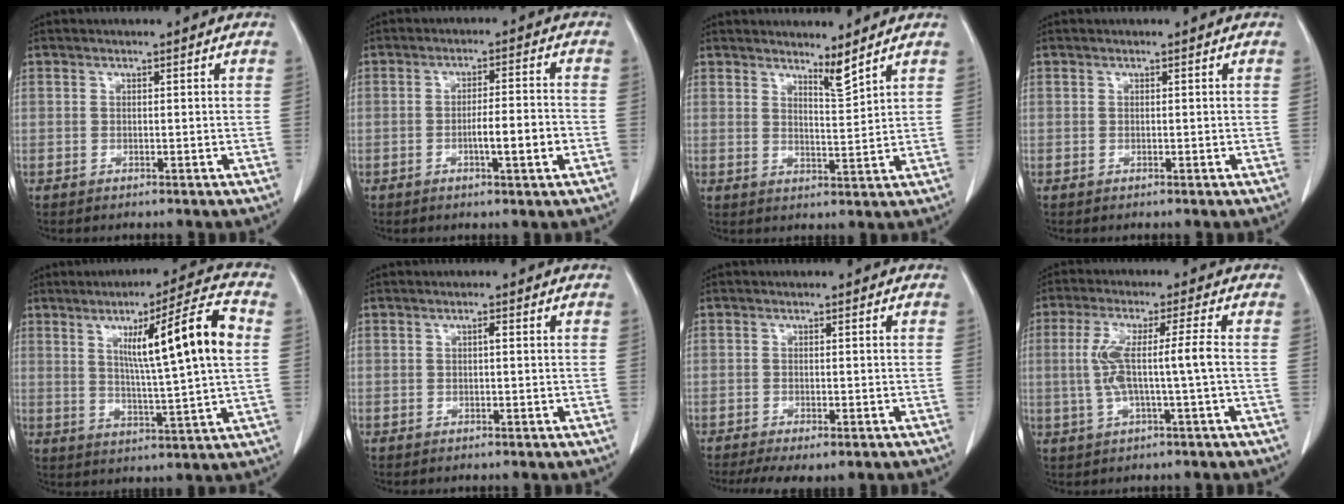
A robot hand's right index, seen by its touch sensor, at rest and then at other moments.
{"total": 5.7, "force": [-1.9, 0.3, 5.4], "torque": [-0.086, 0.002, -0.028]}
{"total": 3.1, "force": [2.8, -0.4, 1.2], "torque": [-0.027, -0.018, 0.054]}
{"total": 0.0}
{"total": 14.7, "force": [3.3, -0.6, 14.3], "torque": [-0.221, 0.008, 0.051]}
{"total": 0.7, "force": [0.1, 0.1, 0.7], "torque": [-0.013, 0.002, 0.000]}
{"total": 7.6, "force": [-5.9, 1.9, 4.5], "torque": [-0.062, -0.008, -0.084]}
{"total": 7.4, "force": [-0.4, -0.1, 7.4], "torque": [-0.152, 0.014, -0.006]}